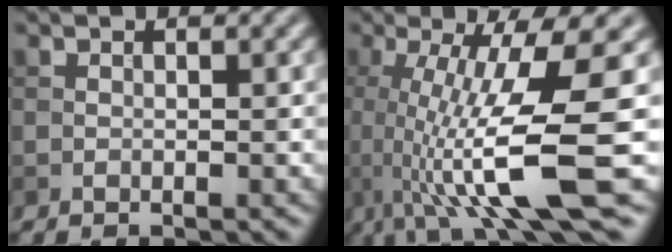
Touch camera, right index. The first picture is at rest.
{"total": 11.3, "force": [-1.1, 2.1, 11.0], "torque": [-0.162, -0.010, -0.013]}